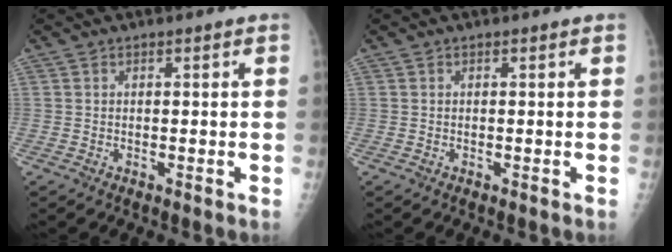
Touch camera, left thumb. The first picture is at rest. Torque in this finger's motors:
{"motor_torque": [0.00, 0.00, 0.00, 0.00, 0.00]}